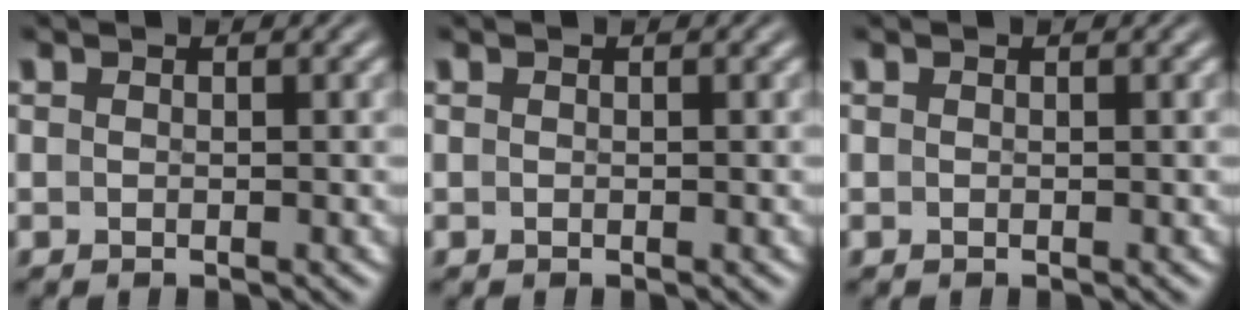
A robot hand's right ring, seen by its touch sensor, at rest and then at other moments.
{"total": 0.0}
{"total": 0.0}